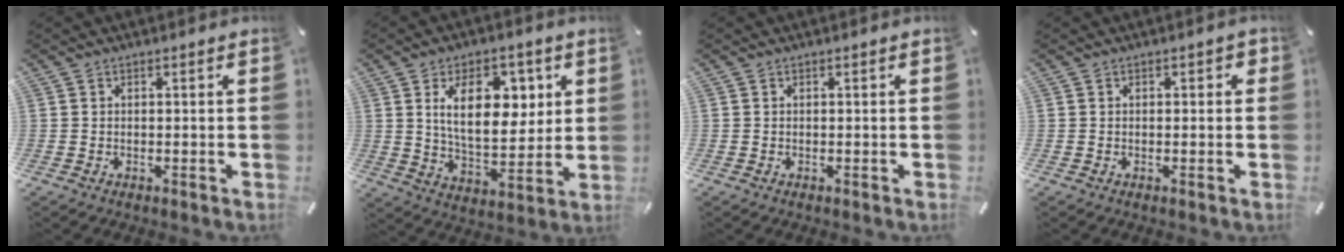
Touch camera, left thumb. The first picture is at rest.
{"total": 15.1, "force": [5.3, 8.6, 11.2], "torque": [-0.181, 0.002, 0.089]}
{"total": 0.0}
{"total": 0.8, "force": [-0.1, 0.5, 0.5], "torque": [-0.009, 0.003, -0.004]}